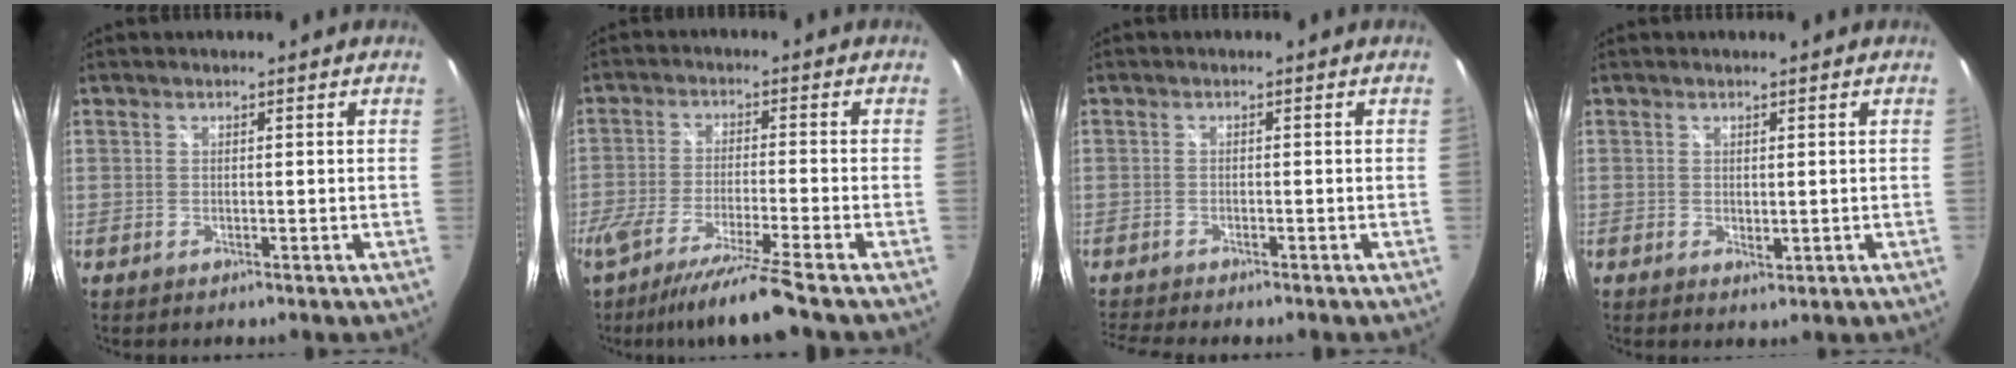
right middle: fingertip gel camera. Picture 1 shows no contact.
{"total": 11.4, "force": [-9.1, -1.4, 6.7], "torque": [-0.140, -0.040, -0.156]}
{"total": 4.6, "force": [-4.1, 0.3, 1.9], "torque": [-0.047, -0.019, -0.072]}
{"total": 1.2, "force": [0.7, 0.6, 0.7], "torque": [-0.008, -0.001, 0.012]}